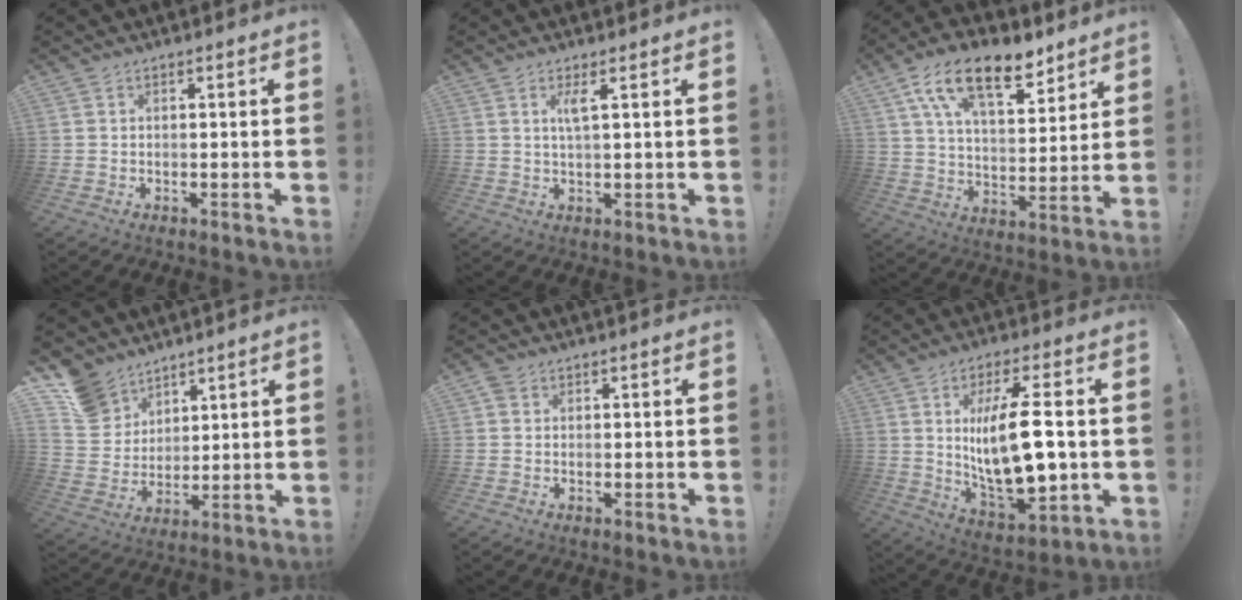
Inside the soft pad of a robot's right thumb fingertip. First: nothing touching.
{"total": 3.4, "force": [1.6, 0.1, 3.1], "torque": [-0.050, -0.006, 0.021]}
{"total": 17.6, "force": [10.6, 8.0, 11.6], "torque": [-0.197, -0.050, 0.186]}
{"total": 11.4, "force": [8.2, 7.6, 2.3], "torque": [-0.049, -0.056, 0.166]}
{"total": 1.6, "force": [0.7, 1.3, 0.7], "torque": [-0.008, 0.000, 0.012]}
{"total": 18.4, "force": [1.9, 6.6, 17.0], "torque": [-0.306, -0.016, 0.021]}